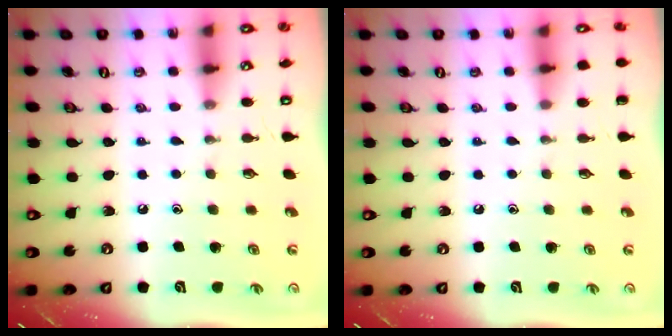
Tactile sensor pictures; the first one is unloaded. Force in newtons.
{"total": 0.0}